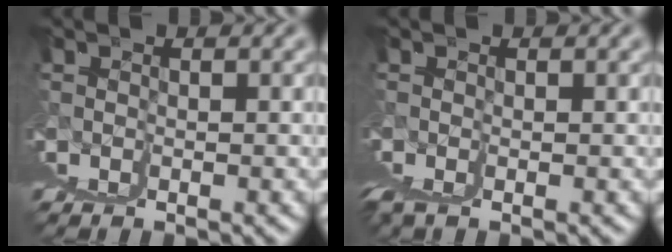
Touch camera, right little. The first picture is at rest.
{"total": 1.7, "force": [0.5, -0.3, 1.6], "torque": [-0.012, 0.006, 0.009]}